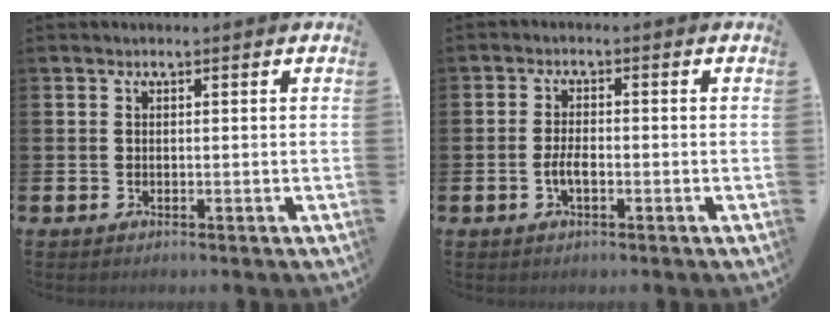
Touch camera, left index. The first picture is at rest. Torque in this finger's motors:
{"motor_torque": [0.36, 0.18, 0.08, 0.08]}